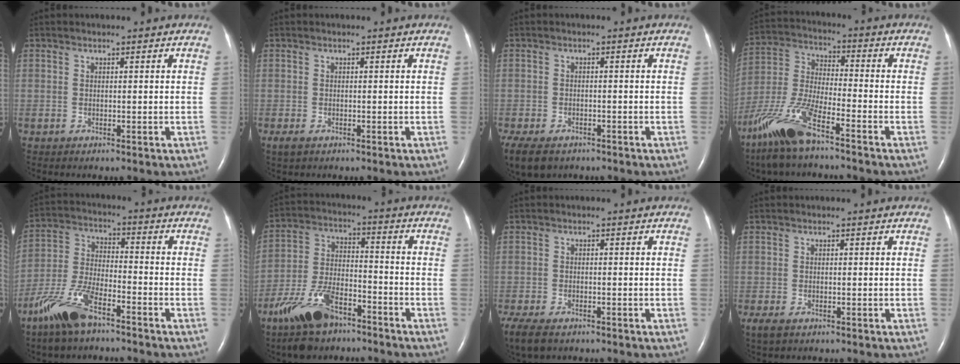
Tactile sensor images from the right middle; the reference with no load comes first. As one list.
[{"total": 1.6, "force": [-0.9, 0.8, 1.0], "torque": [-0.027, -0.003, -0.011]}, {"total": 12.5, "force": [-7.8, 7.8, 6.0], "torque": [-0.163, -0.023, -0.106]}, {"total": 13.2, "force": [-9.0, 2.4, 9.3], "torque": [-0.214, -0.021, -0.175]}, {"total": 10.6, "force": [-7.4, 3.2, 7.0], "torque": [-0.163, -0.010, -0.147]}, {"total": 11.6, "force": [-8.1, 4.5, 7.0], "torque": [-0.155, -0.009, -0.154]}, {"total": 9.9, "force": [-6.7, 5.0, 5.3], "torque": [-0.134, -0.018, -0.102]}, {"total": 3.4, "force": [-2.1, 1.7, 2.0], "torque": [-0.049, -0.011, -0.034]}]